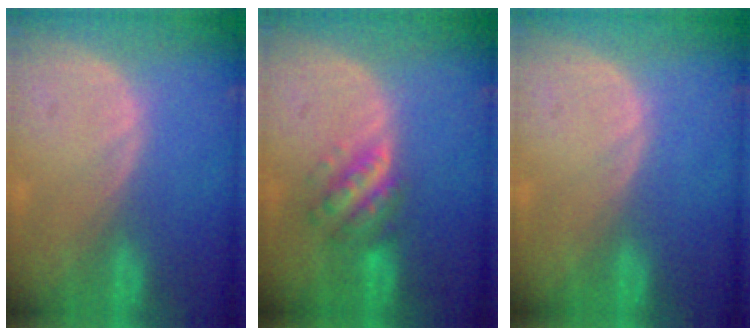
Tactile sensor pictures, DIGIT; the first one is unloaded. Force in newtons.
{"total": 5.8, "press": 5.3, "slide": 2.4}
{"total": 0.0}